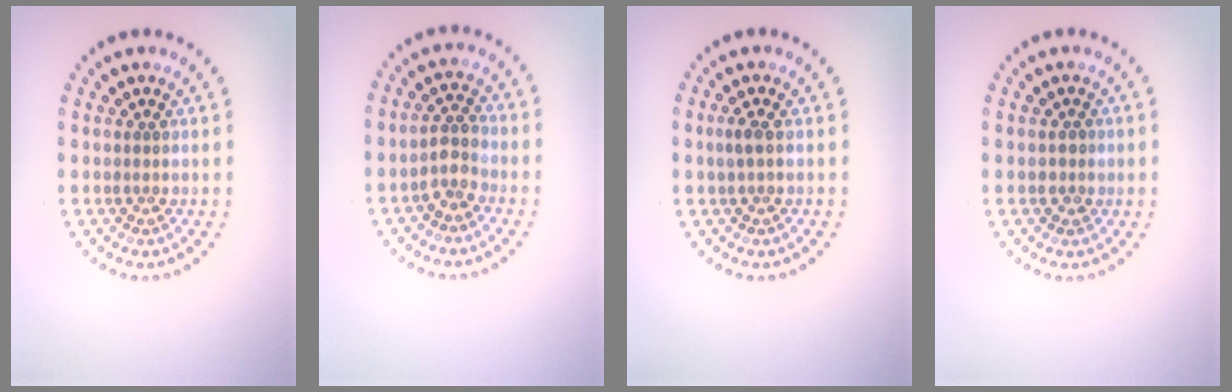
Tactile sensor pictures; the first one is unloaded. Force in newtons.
{"total": 2.0, "press": 1.8, "slide": 1.0}
{"total": 1.1, "press": 1.0, "slide": 0.3}
{"total": 0.9, "press": 0.9, "slide": 0.3}